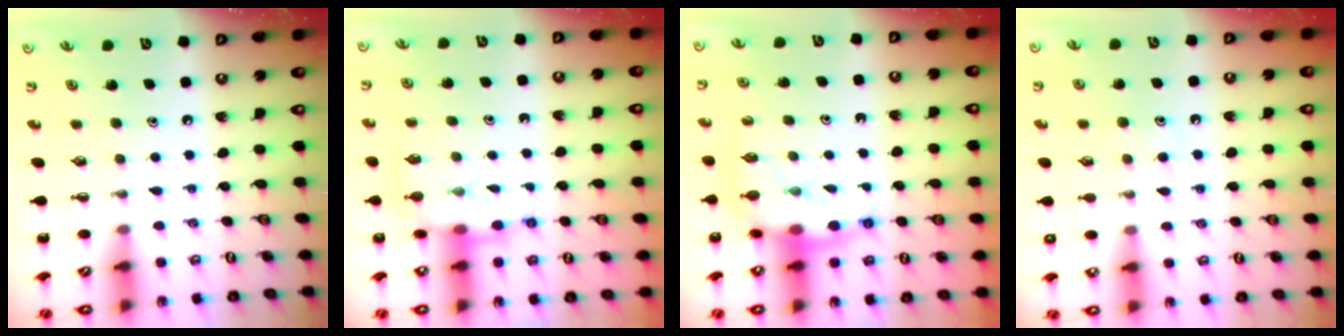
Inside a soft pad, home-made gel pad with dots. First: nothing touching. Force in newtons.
{"total": 8.5, "press": 8.4, "slide": 0.7}
{"total": 10.6, "press": 10.4, "slide": 2.3}
{"total": 7.0, "press": 6.9, "slide": 1.0}